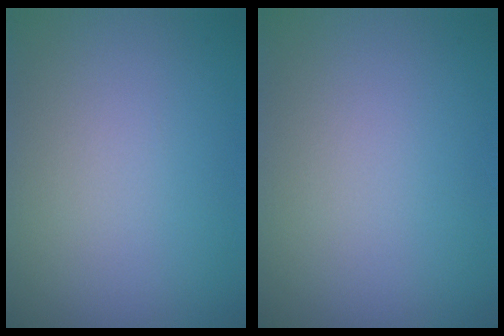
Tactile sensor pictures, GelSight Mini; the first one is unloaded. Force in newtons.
{"total": 0.0}